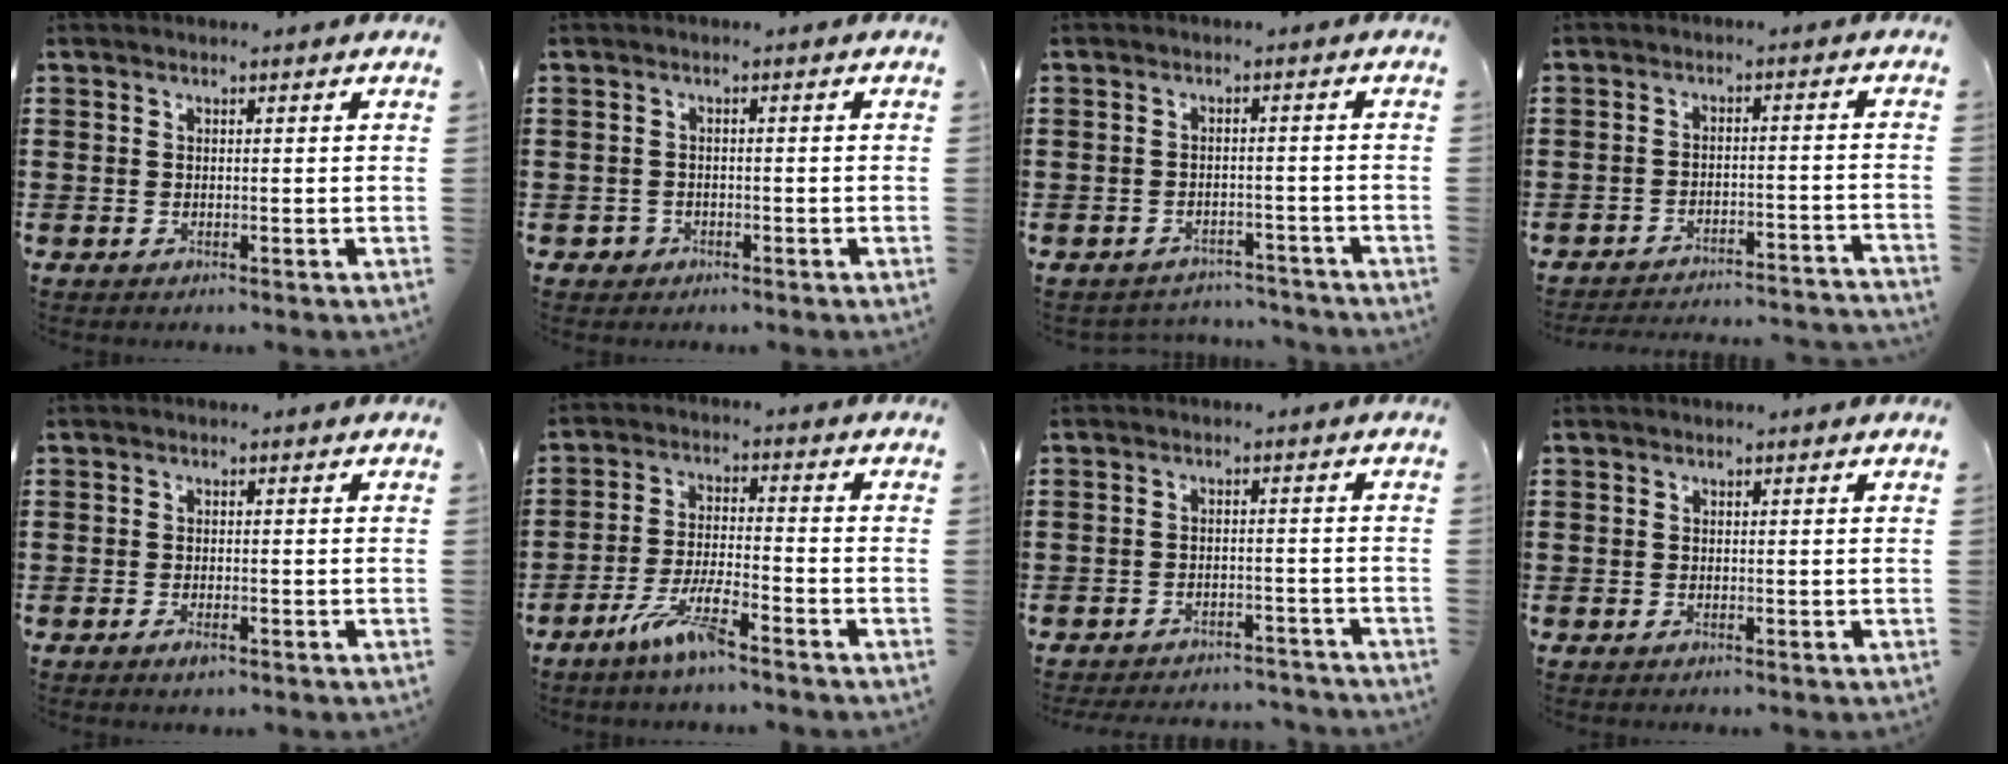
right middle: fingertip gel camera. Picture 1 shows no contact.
{"total": 1.0, "force": [-0.7, 0.8, 0.2], "torque": [-0.006, 0.002, -0.016]}
{"total": 2.4, "force": [-2.4, 0.3, -0.1], "torque": [-0.006, 0.000, -0.052]}
{"total": 3.5, "force": [-3.4, -0.3, 0.6], "torque": [-0.012, 0.000, -0.071]}
{"total": 1.2, "force": [-0.7, 0.3, 0.9], "torque": [-0.019, -0.007, -0.011]}
{"total": 6.9, "force": [-4.9, 0.9, 4.8], "torque": [-0.102, -0.005, -0.091]}
{"total": 2.7, "force": [-2.7, 0.1, 0.1], "torque": [-0.005, 0.001, -0.056]}
{"total": 0.0}